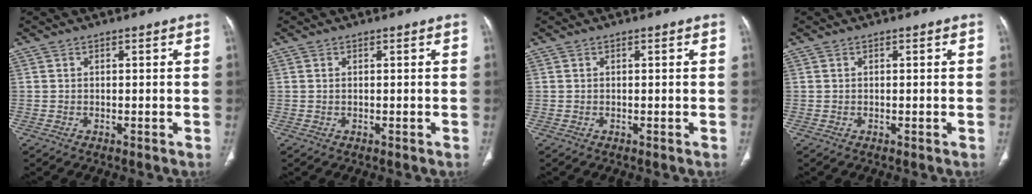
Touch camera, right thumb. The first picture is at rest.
{"total": 0.0}
{"total": 0.0}
{"total": 0.0}